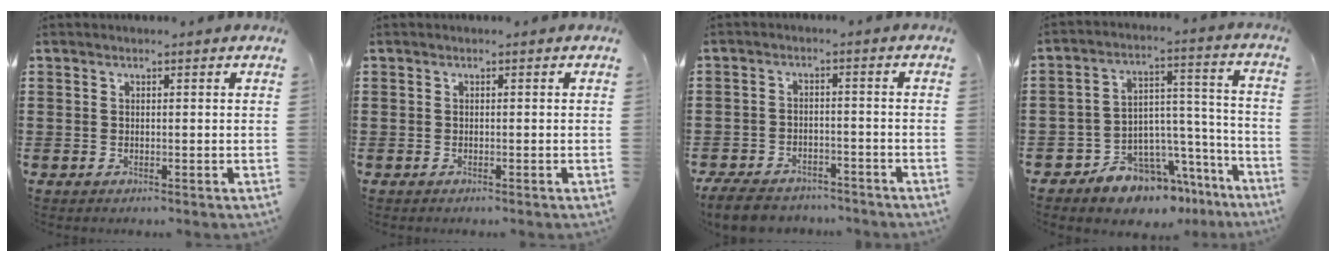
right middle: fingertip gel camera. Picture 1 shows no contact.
{"total": 0.0}
{"total": 5.4, "force": [-5.1, 1.2, 1.3], "torque": [-0.030, 0.007, -0.101]}
{"total": 9.3, "force": [-8.4, 3.6, 1.6], "torque": [-0.029, 0.019, -0.155]}